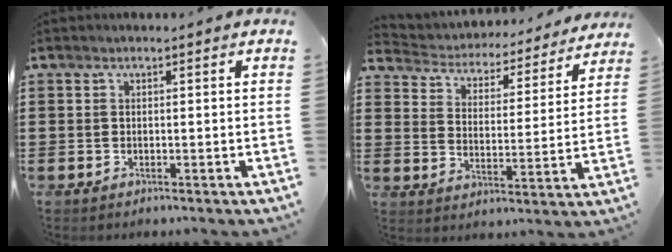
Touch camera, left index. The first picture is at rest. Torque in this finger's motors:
{"motor_torque": [1.25, -0.64, 0.60, 0.07]}